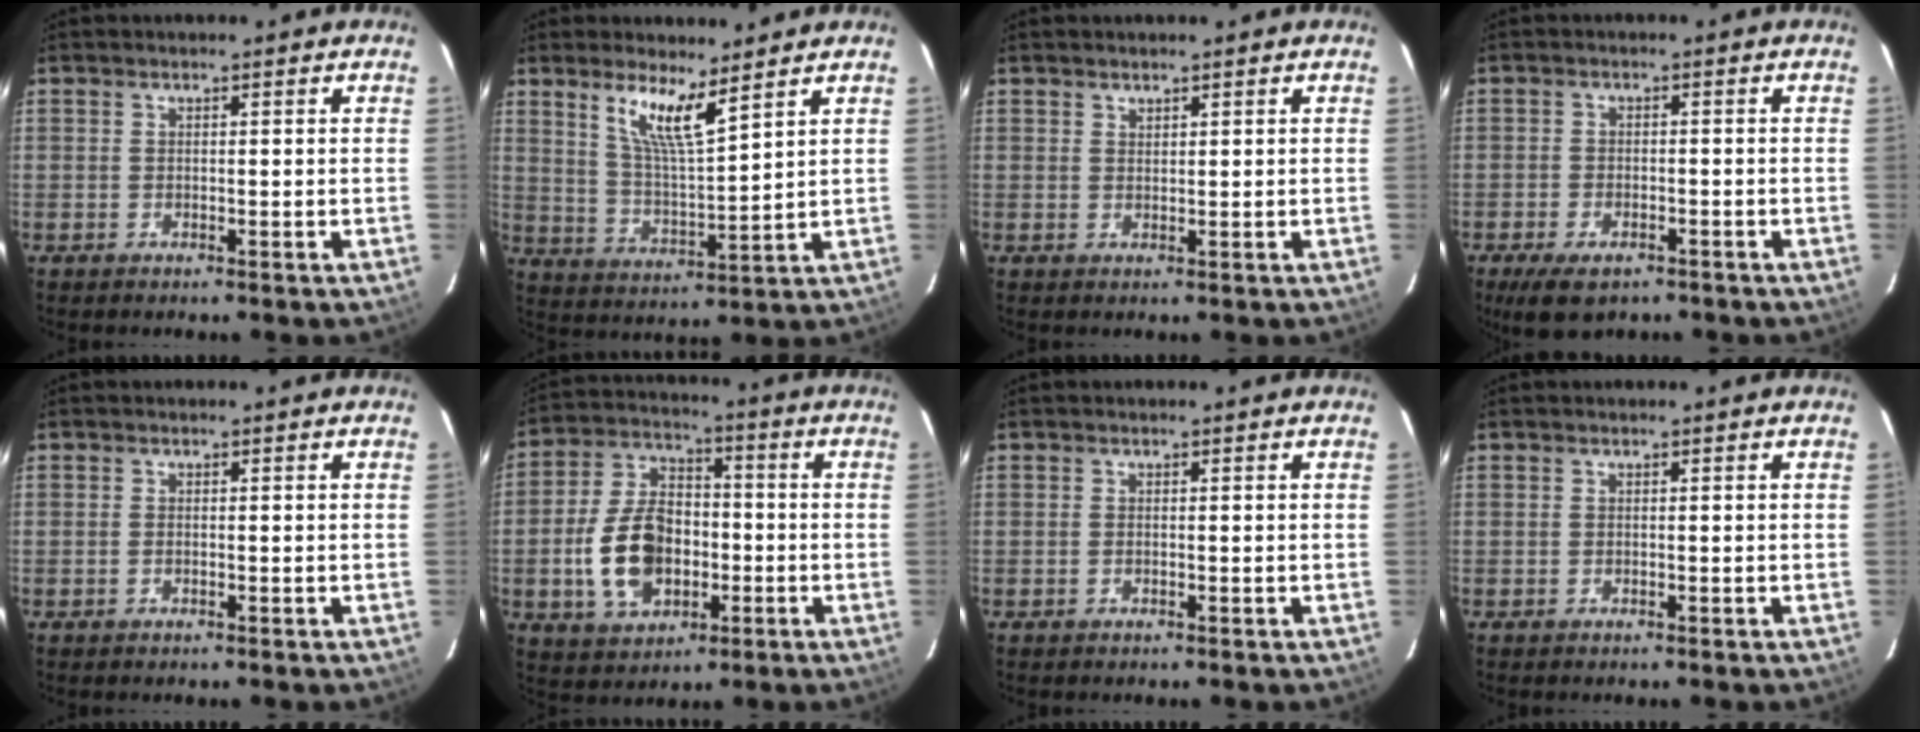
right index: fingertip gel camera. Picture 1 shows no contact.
{"total": 8.7, "force": [5.8, 1.0, 6.4], "torque": [-0.118, -0.007, 0.116]}
{"total": 0.9, "force": [0.8, 0.3, 0.1], "torque": [-0.002, 0.002, 0.016]}
{"total": 7.3, "force": [-4.9, 3.4, 4.1], "torque": [-0.096, -0.018, -0.080]}
{"total": 0.5, "force": [-0.2, 0.3, 0.4], "torque": [-0.007, -0.001, -0.005]}
{"total": 14.3, "force": [-3.3, 9.3, 10.4], "torque": [-0.218, 0.016, -0.048]}
{"total": 0.0}
{"total": 0.0}